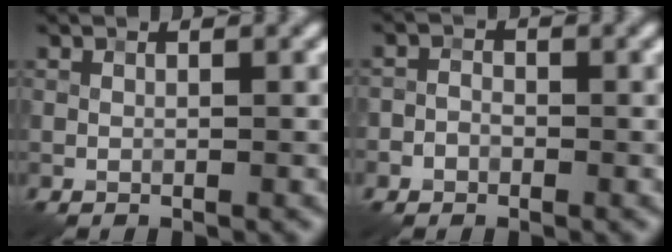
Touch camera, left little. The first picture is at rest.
{"total": 1.3, "force": [-0.6, 1.1, 0.3], "torque": [0.007, 0.004, -0.019]}